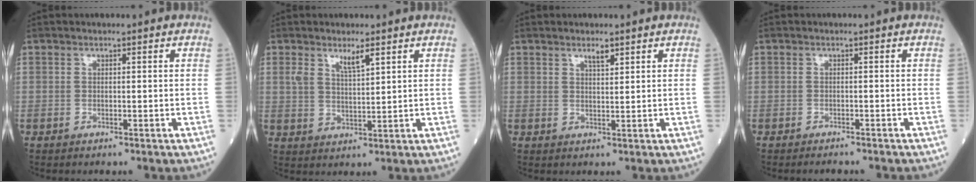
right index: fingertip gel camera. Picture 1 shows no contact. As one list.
[{"total": 3.7, "force": [2.3, 0.8, 2.7], "torque": [-0.056, 0.003, 0.046]}, {"total": 1.9, "force": [1.4, 0.3, 1.3], "torque": [-0.025, -0.001, 0.027]}, {"total": 3.2, "force": [-3.0, 0.1, 1.2], "torque": [-0.015, -0.004, -0.038]}]